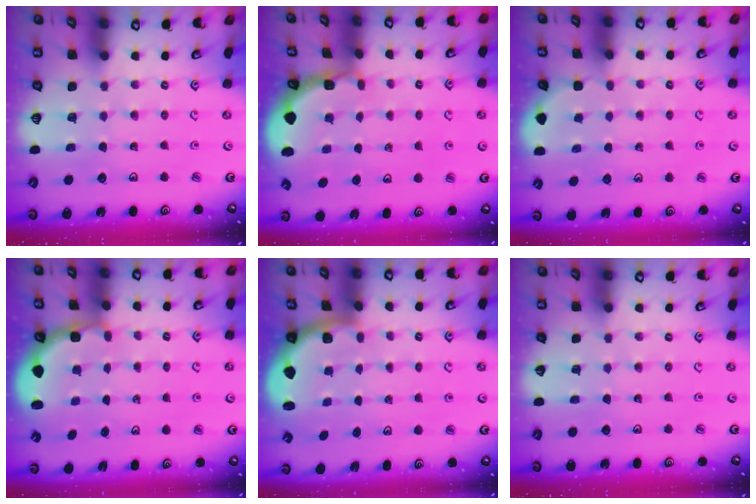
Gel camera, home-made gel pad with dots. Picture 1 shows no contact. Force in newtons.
{"total": 1.5, "press": 1.5, "slide": 0.1}
{"total": 2.1, "press": 2.1, "slide": 0.2}
{"total": 3.0, "press": 2.1, "slide": 2.2}
{"total": 2.0, "press": 2.0, "slide": 0.5}
{"total": 0.0}